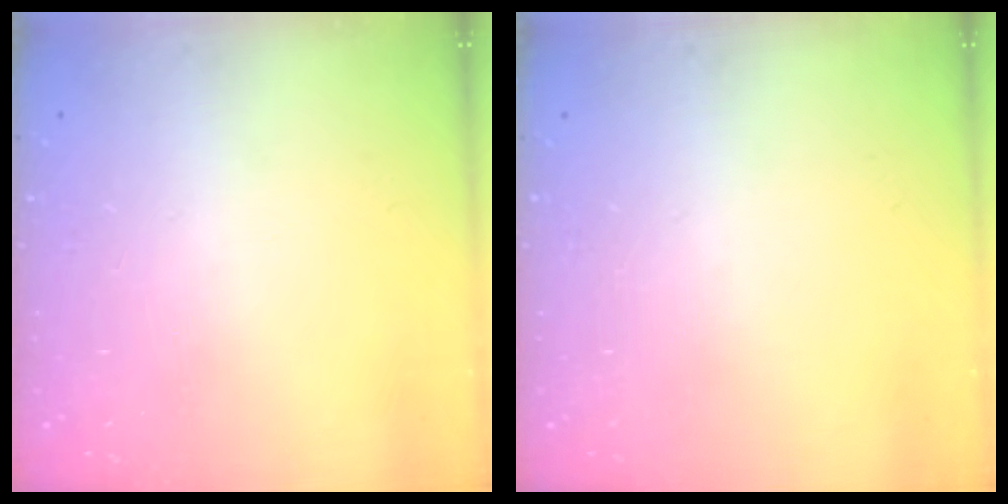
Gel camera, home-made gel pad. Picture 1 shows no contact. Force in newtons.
{"total": 0.0}